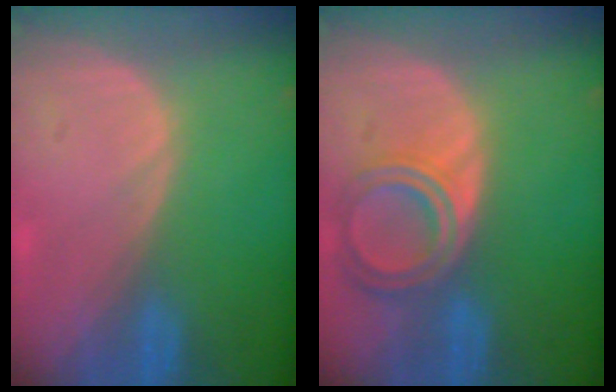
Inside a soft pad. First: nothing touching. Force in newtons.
{"total": 6.5, "press": 5.9, "slide": 2.8}